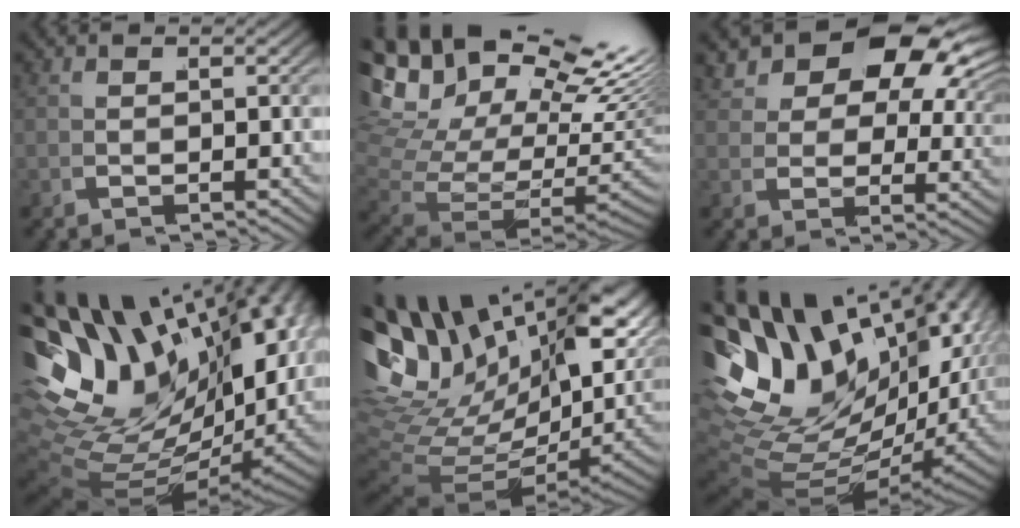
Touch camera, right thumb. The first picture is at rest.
{"total": 15.7, "force": [1.9, 11.3, 10.7], "torque": [-0.189, -0.020, 0.028]}
{"total": 10.4, "force": [4.9, 5.8, 7.2], "torque": [-0.125, 0.004, 0.077]}
{"total": 21.5, "force": [1.3, 14.2, 16.0], "torque": [-0.311, -0.026, 0.035]}
{"total": 17.7, "force": [2.9, 11.2, 13.4], "torque": [-0.262, -0.018, 0.059]}
{"total": 19.5, "force": [0.6, 13.3, 14.2], "torque": [-0.300, -0.033, 0.024]}